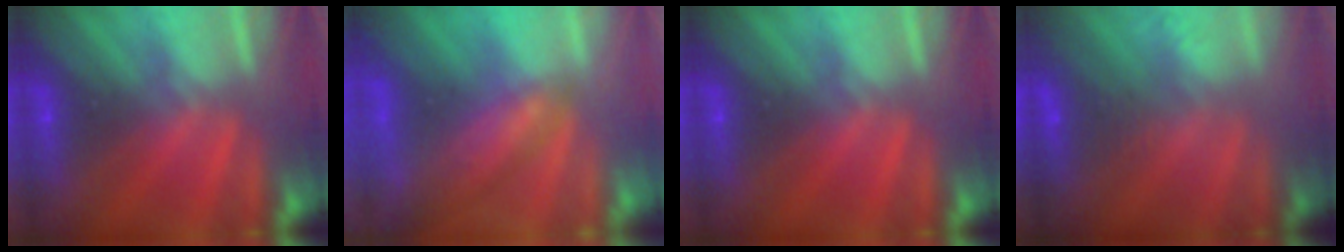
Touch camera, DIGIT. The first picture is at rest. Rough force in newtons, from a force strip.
{"total": 3.9}
{"total": 0.0}
{"total": 2.7}